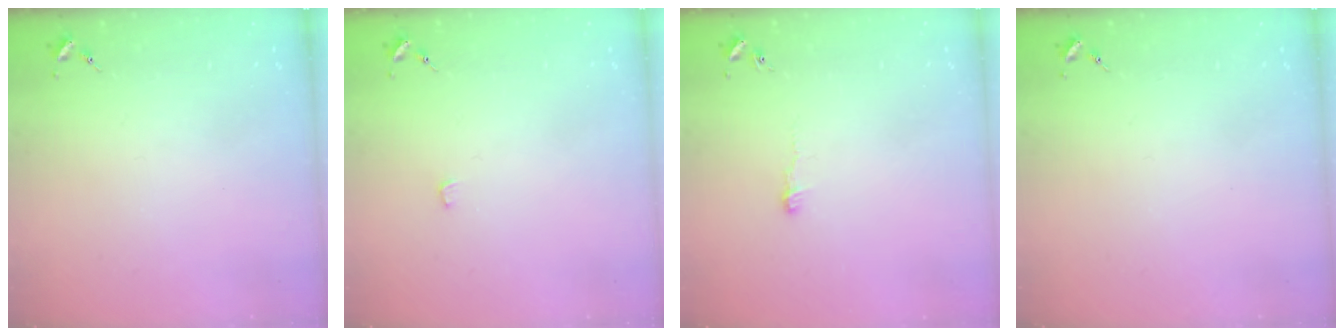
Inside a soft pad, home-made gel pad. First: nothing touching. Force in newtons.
{"total": 0.8, "press": 0.8, "slide": 0.1}
{"total": 3.4, "press": 3.4, "slide": 0.3}
{"total": 0.0}